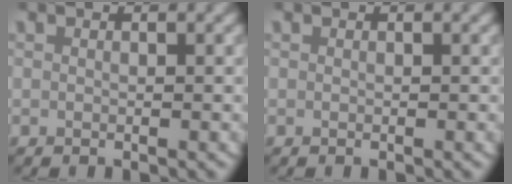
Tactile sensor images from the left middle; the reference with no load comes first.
{"total": 0.0}